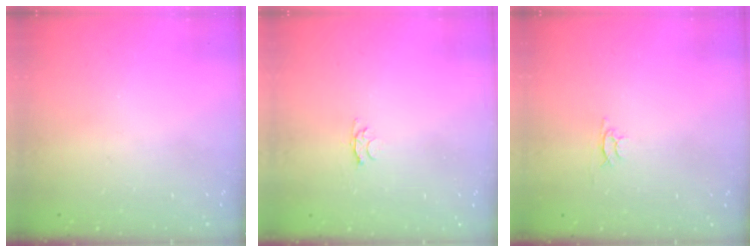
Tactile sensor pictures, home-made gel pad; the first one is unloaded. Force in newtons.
{"total": 3.3, "press": 3.2, "slide": 0.5}
{"total": 2.4, "press": 2.4, "slide": 0.3}